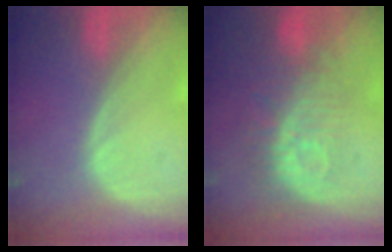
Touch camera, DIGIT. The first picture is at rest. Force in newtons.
{"total": 9.6, "press": 8.7, "slide": 4.0}